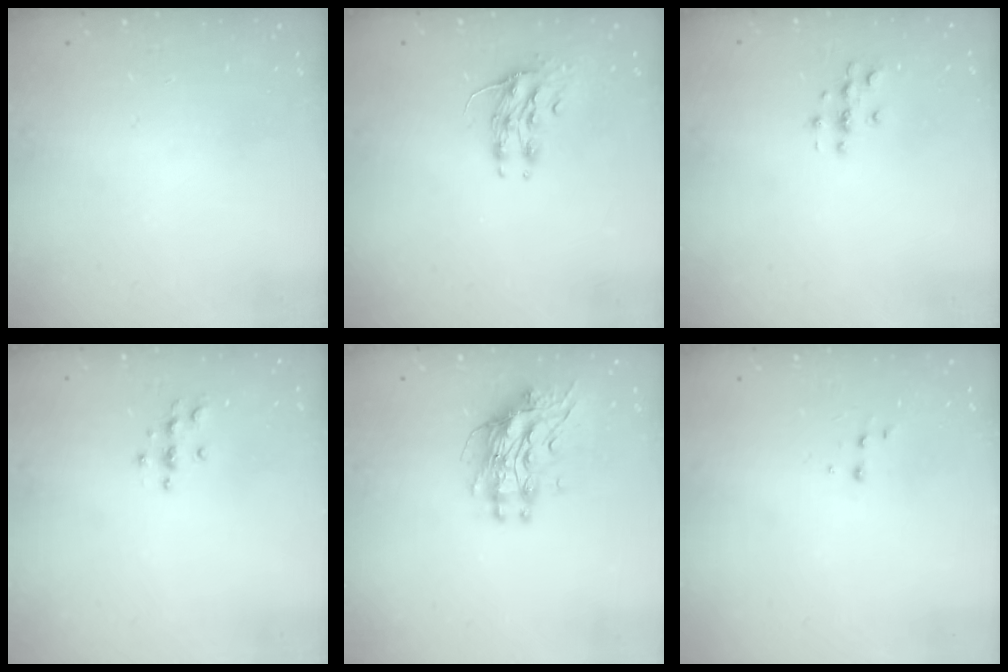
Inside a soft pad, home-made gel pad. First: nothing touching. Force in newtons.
{"total": 8.4, "press": 8.3, "slide": 1.0}
{"total": 2.8, "press": 2.8, "slide": 0.2}
{"total": 3.3, "press": 3.3, "slide": 0.4}
{"total": 11.4, "press": 11.3, "slide": 1.0}
{"total": 1.9, "press": 1.9, "slide": 0.2}